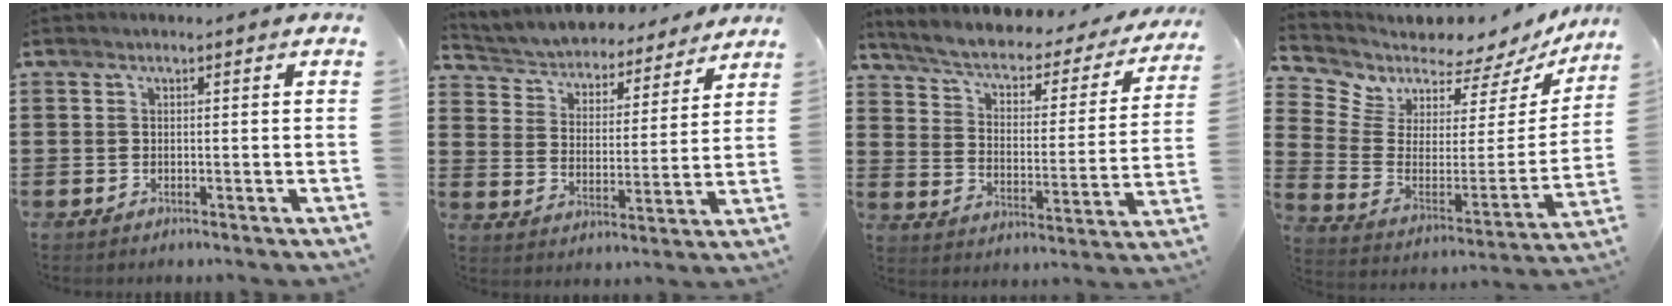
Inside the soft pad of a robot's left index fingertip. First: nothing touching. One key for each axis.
{"total": 4.3, "fx": 4.2, "fy": 0.5, "fz": 0.3, "tx": -0.032, "ty": -0.037, "tz": 0.065}
{"total": 4.1, "fx": 2.7, "fy": 1.6, "fz": 2.7, "tx": -0.066, "ty": -0.023, "tz": 0.037}
{"total": 4.5, "fx": 3.8, "fy": 2.4, "fz": 0.6, "tx": -0.046, "ty": -0.048, "tz": 0.066}